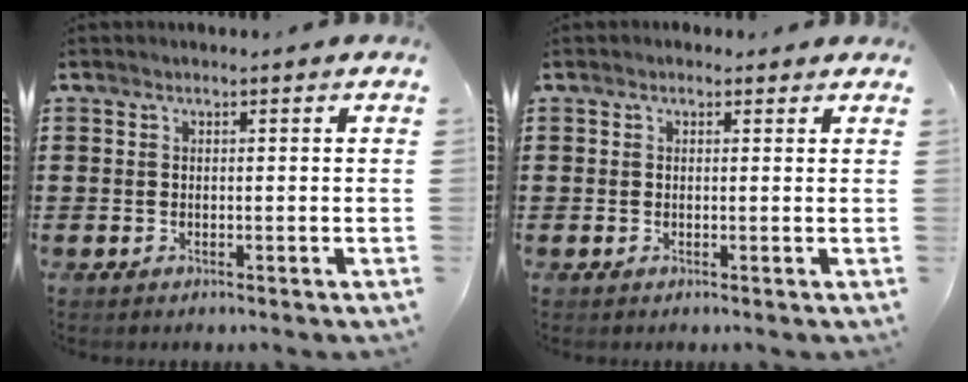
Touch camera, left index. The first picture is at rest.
{"total": 0.8, "force": [0.5, 0.6, 0.3], "torque": [-0.008, 0.007, 0.008]}